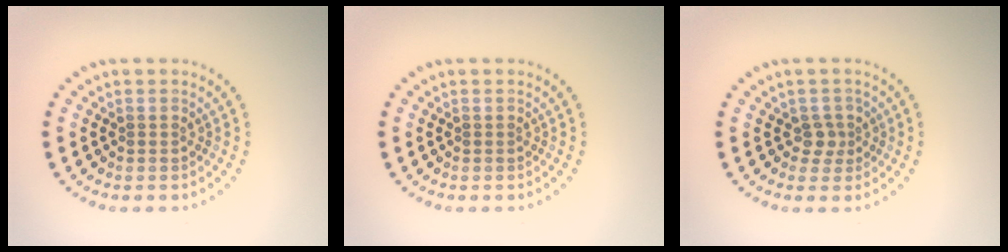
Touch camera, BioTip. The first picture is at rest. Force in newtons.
{"total": 0.0}
{"total": 1.7, "press": 1.2, "slide": 1.1}